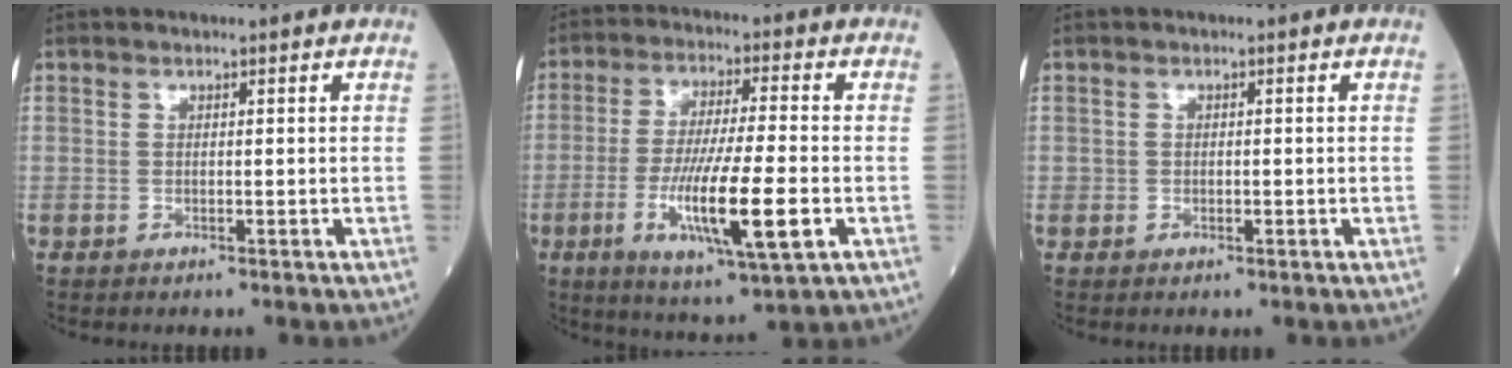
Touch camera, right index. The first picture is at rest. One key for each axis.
{"total": 13.7, "fx": -3.8, "fy": 1.2, "fz": 13.1, "tx": -0.242, "ty": -0.021, "tz": -0.063}
{"total": 0.8, "fx": -0.1, "fy": 0.8, "fz": 0.4, "tx": -0.004, "ty": 0.003, "tz": 0.002}